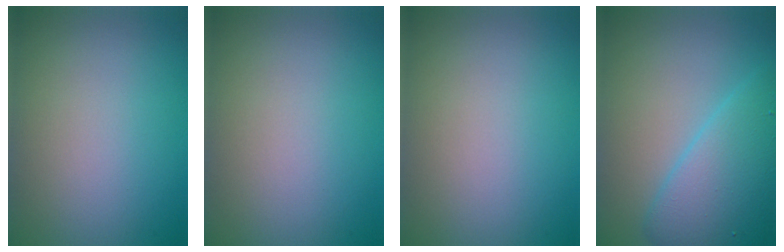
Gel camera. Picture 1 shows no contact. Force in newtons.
{"total": 0.0}
{"total": 0.0}
{"total": 5.3, "press": 5.3, "slide": 0.2}